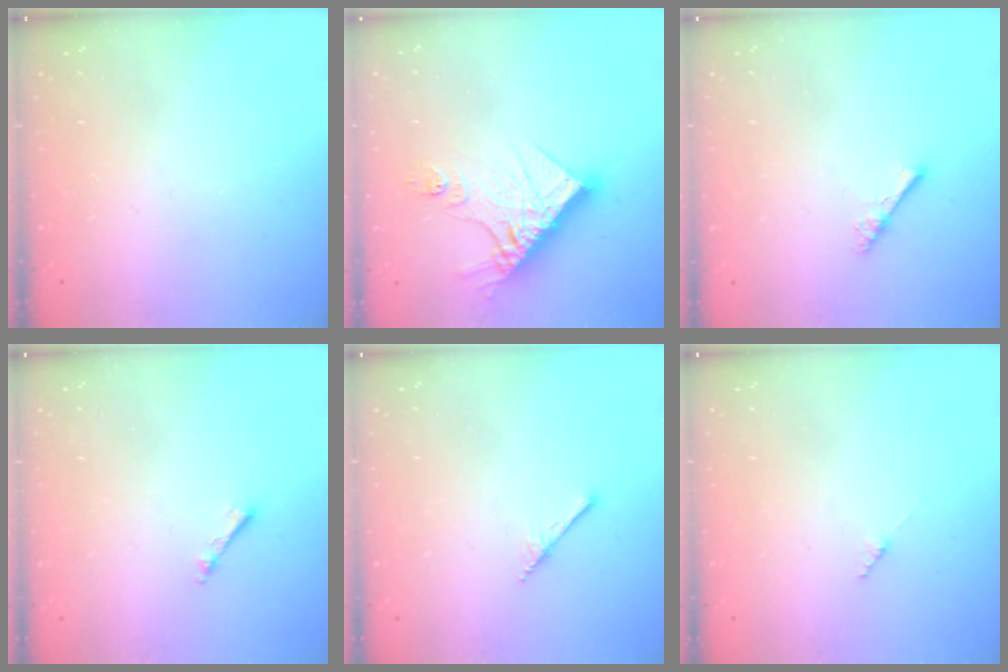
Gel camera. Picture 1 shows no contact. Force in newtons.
{"total": 15.9, "press": 15.8, "slide": 1.7}
{"total": 2.8, "press": 2.8, "slide": 0.4}
{"total": 1.3, "press": 1.3, "slide": 0.3}
{"total": 1.9, "press": 1.9, "slide": 0.2}
{"total": 1.9, "press": 1.9, "slide": 0.2}